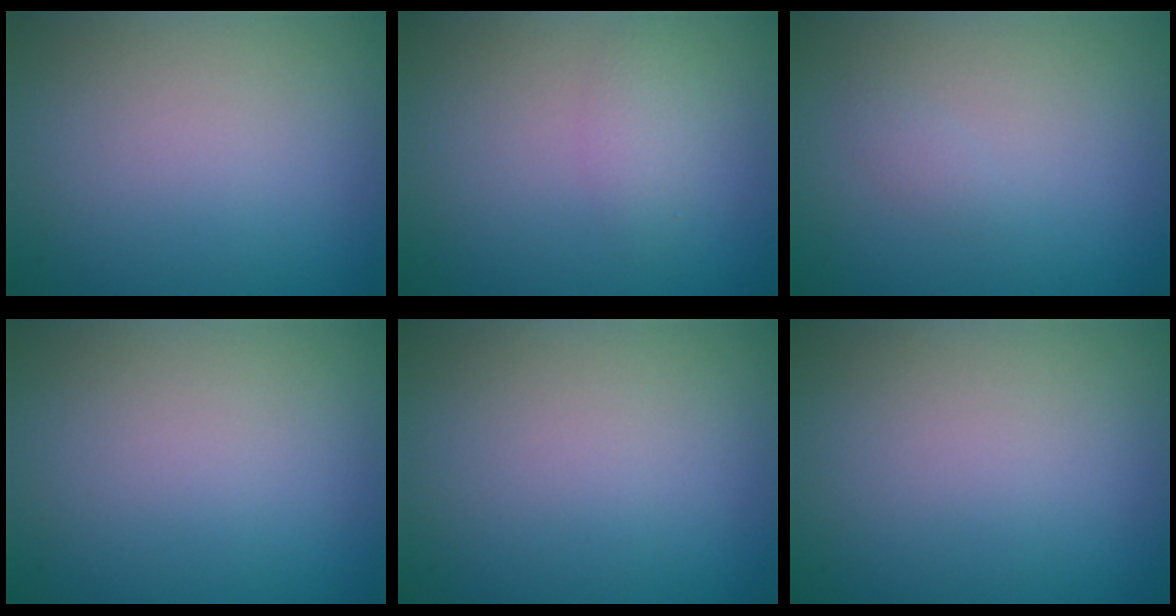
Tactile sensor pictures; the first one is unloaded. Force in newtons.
{"total": 1.6, "press": 1.5, "slide": 0.2}
{"total": 0.7, "press": 0.7, "slide": 0.0}
{"total": 0.0}
{"total": 0.0}
{"total": 0.0}